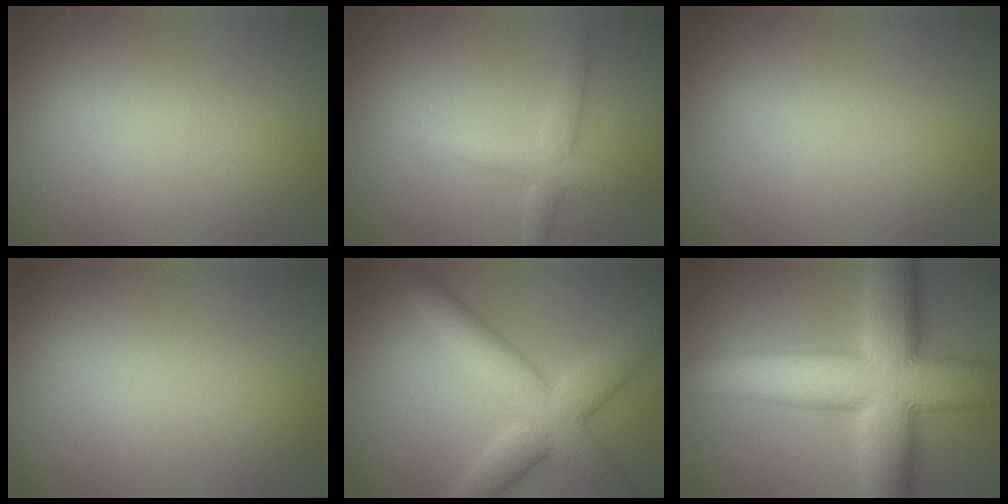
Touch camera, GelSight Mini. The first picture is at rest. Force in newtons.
{"total": 2.9, "press": 2.9, "slide": 0.1}
{"total": 0.0}
{"total": 0.0}
{"total": 7.8, "press": 7.8, "slide": 0.4}
{"total": 15.2, "press": 15.2, "slide": 0.6}